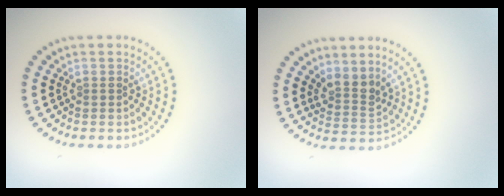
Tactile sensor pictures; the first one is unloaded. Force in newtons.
{"total": 2.6, "press": 1.9, "slide": 1.7}